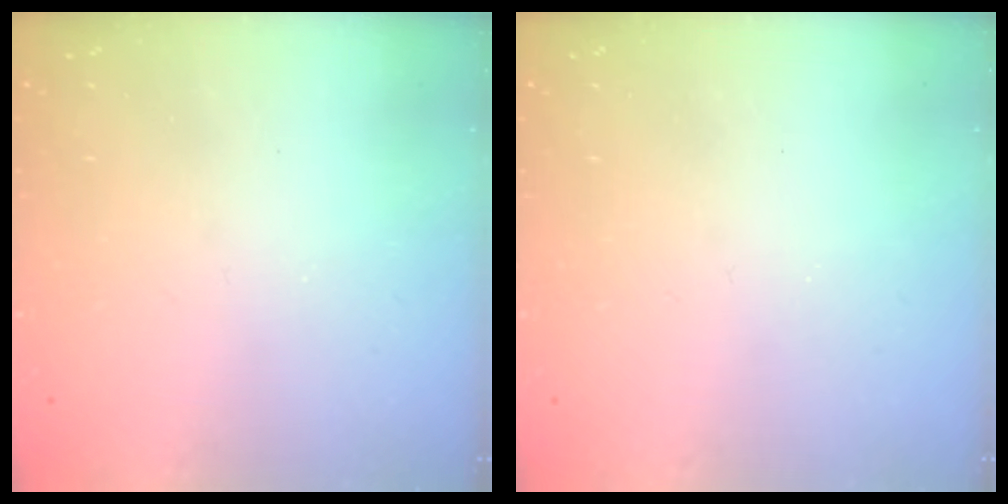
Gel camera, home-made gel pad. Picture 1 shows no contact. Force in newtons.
{"total": 0.0}